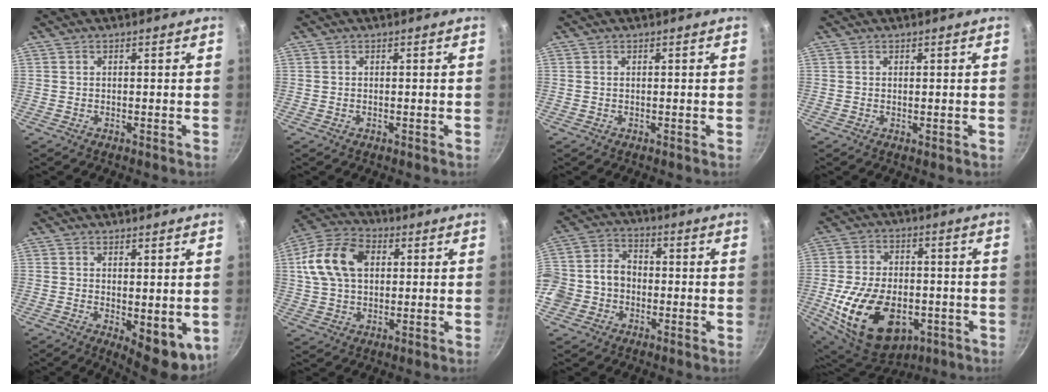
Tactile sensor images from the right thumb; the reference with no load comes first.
{"total": 0.0}
{"total": 0.0}
{"total": 0.5, "force": [0.2, 0.1, 0.5], "torque": [-0.007, -0.004, 0.001]}
{"total": 8.1, "force": [-0.1, 3.6, 7.2], "torque": [-0.077, -0.015, 0.009]}
{"total": 14.0, "force": [3.0, 9.6, 9.7], "torque": [-0.165, 0.014, 0.042]}
{"total": 12.7, "force": [-2.7, 10.6, 6.4], "torque": [-0.117, 0.041, -0.060]}
{"total": 21.7, "force": [-5.7, 13.9, 15.6], "torque": [-0.265, 0.013, -0.079]}